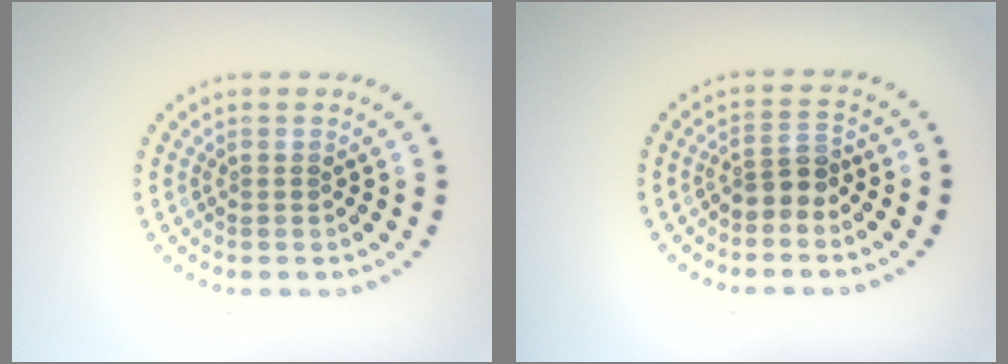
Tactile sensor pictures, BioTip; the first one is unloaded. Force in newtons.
{"total": 2.2, "press": 1.8, "slide": 1.3}